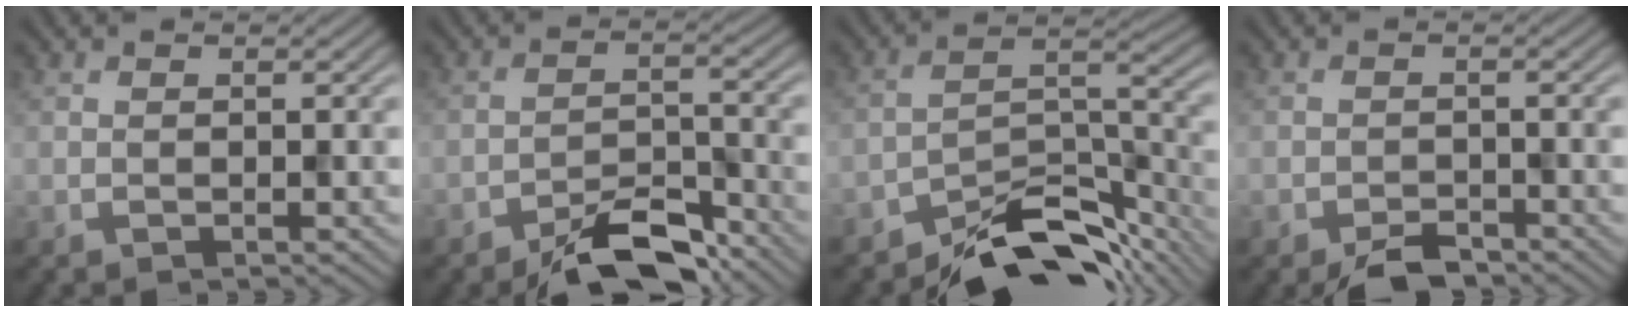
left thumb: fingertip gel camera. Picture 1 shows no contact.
{"total": 7.1, "force": [-5.4, 2.4, 3.9], "torque": [-0.059, 0.004, -0.098]}
{"total": 10.9, "force": [-9.1, 3.4, 5.0], "torque": [-0.063, -0.001, -0.163]}
{"total": 3.4, "force": [-2.7, 1.2, 1.6], "torque": [-0.025, -0.002, -0.050]}